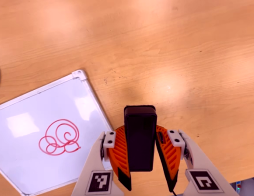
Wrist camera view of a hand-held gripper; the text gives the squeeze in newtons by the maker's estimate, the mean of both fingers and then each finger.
{"total": 8.2, "left": 6.9, "right": 9.6}